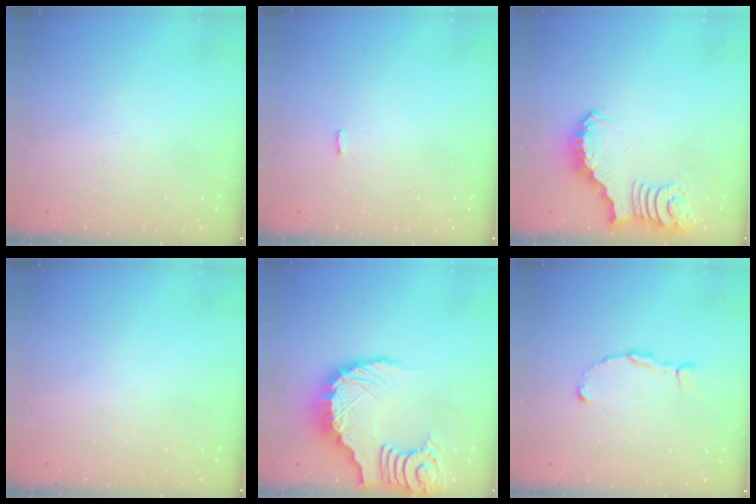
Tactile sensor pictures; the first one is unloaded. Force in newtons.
{"total": 1.6, "press": 1.6, "slide": 0.2}
{"total": 3.4, "press": 3.3, "slide": 0.8}
{"total": 0.0}
{"total": 11.6, "press": 11.5, "slide": 1.5}
{"total": 2.3, "press": 2.3, "slide": 0.2}